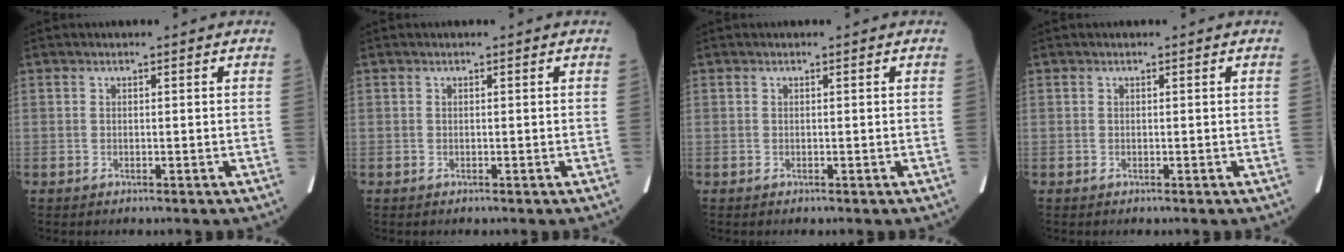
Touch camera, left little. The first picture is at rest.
{"total": 0.0}
{"total": 0.0}
{"total": 0.0}